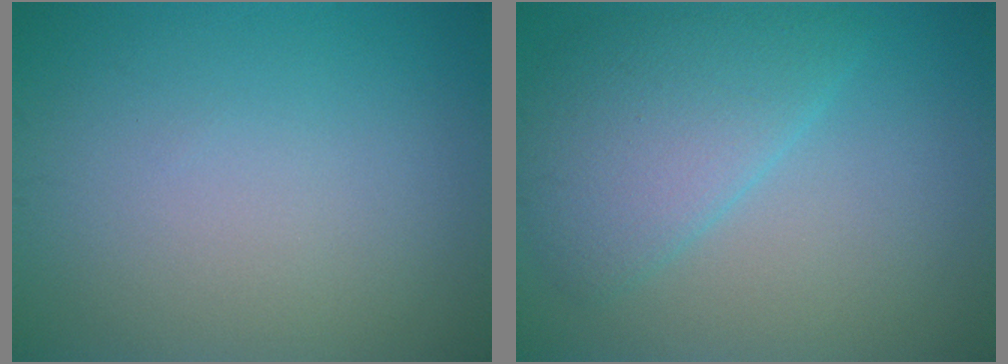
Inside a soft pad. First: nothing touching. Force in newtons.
{"total": 5.0, "press": 5.0, "slide": 0.2}